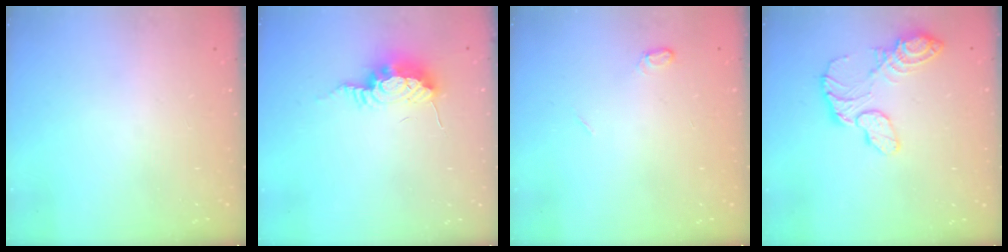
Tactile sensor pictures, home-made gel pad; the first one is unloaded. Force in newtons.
{"total": 9.1, "press": 9.1, "slide": 0.8}
{"total": 4.7, "press": 4.7, "slide": 0.5}
{"total": 12.0, "press": 11.9, "slide": 1.2}